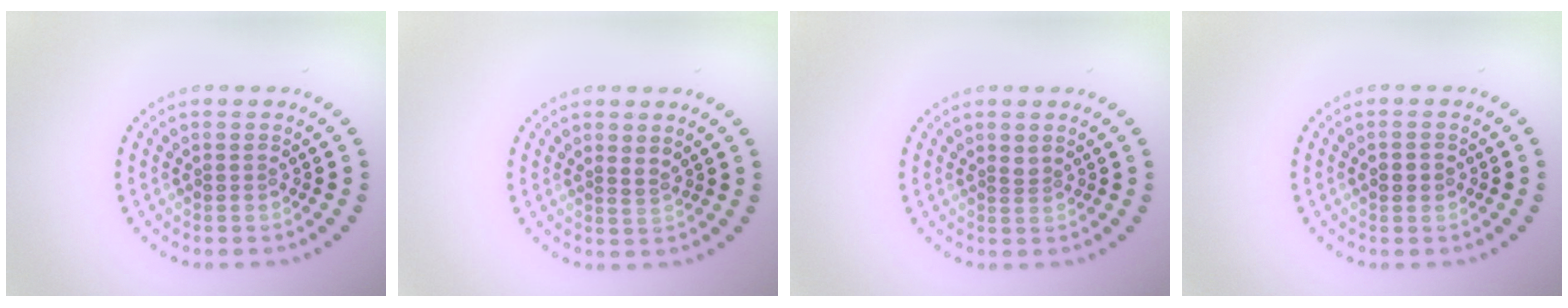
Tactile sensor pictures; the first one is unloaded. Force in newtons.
{"total": 0.7, "press": 0.4, "slide": 0.6}
{"total": 0.8, "press": 0.5, "slide": 0.6}
{"total": 1.0, "press": 1.0, "slide": 0.1}